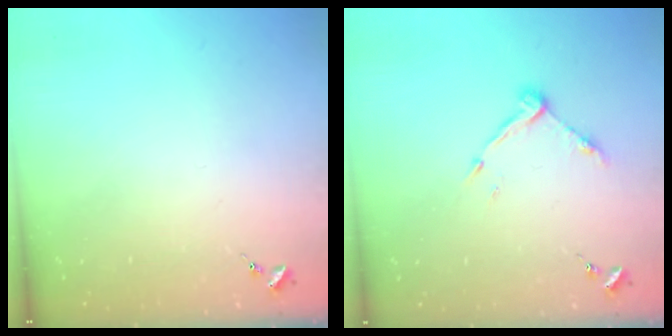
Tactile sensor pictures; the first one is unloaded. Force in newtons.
{"total": 8.7, "press": 8.7, "slide": 0.5}